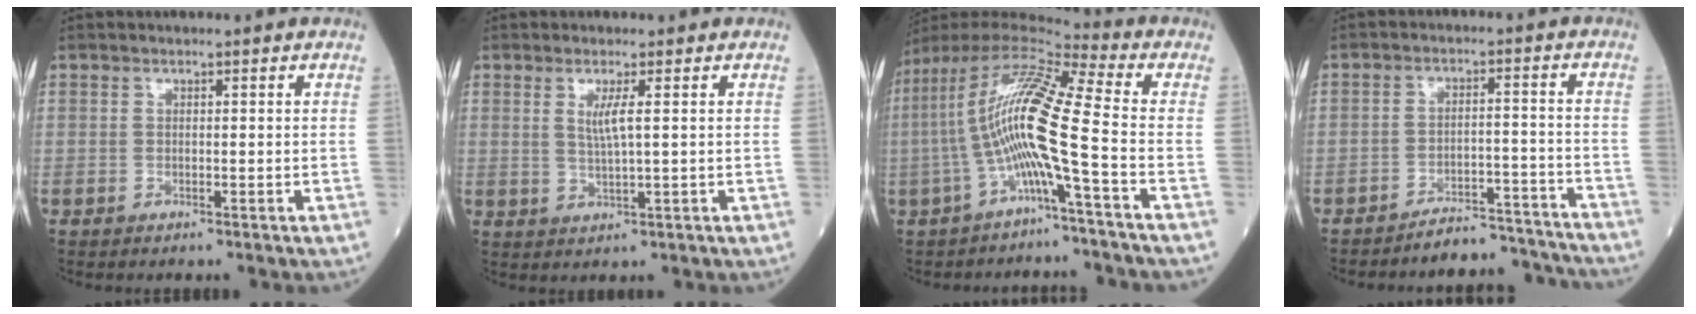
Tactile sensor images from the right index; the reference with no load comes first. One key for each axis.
{"total": 3.1, "fx": 0.9, "fy": -0.2, "fz": 2.9, "tx": -0.063, "ty": -0.006, "tz": 0.018}
{"total": 13.9, "fx": -2.8, "fy": -0.4, "fz": 13.6, "tx": -0.271, "ty": 0.020, "tz": -0.069}
{"total": 8.6, "fx": -8.5, "fy": 1.4, "fz": -0.1, "tx": 0.023, "ty": 0.035, "tz": -0.119}